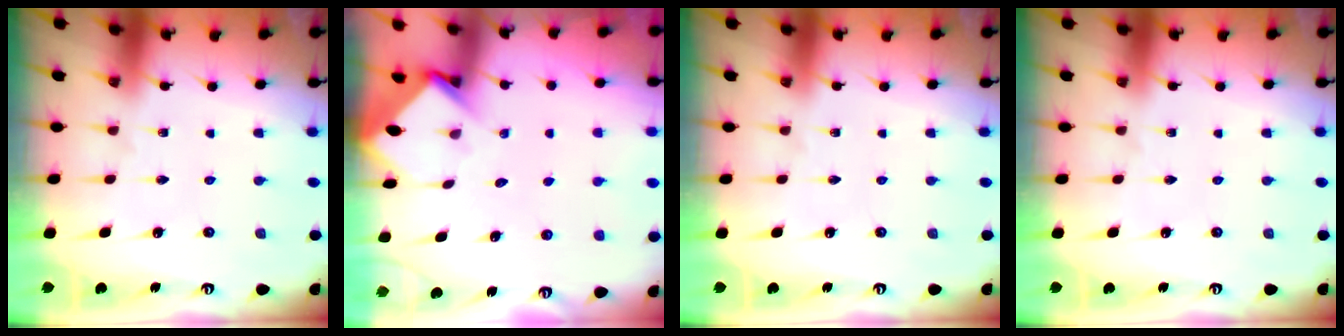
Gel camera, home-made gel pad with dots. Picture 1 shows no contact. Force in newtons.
{"total": 3.6, "press": 3.5, "slide": 0.3}
{"total": 0.0}
{"total": 0.0}